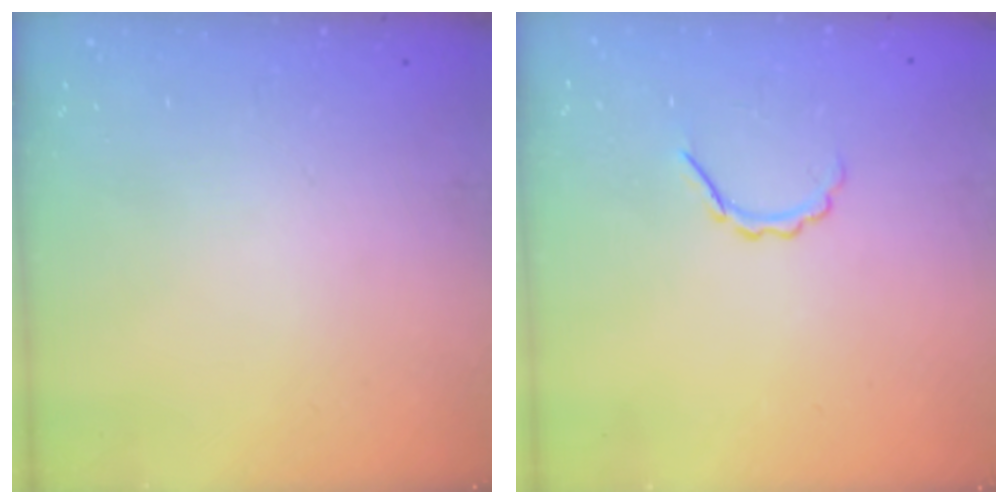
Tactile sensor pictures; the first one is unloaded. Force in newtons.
{"total": 3.7, "press": 3.6, "slide": 0.6}